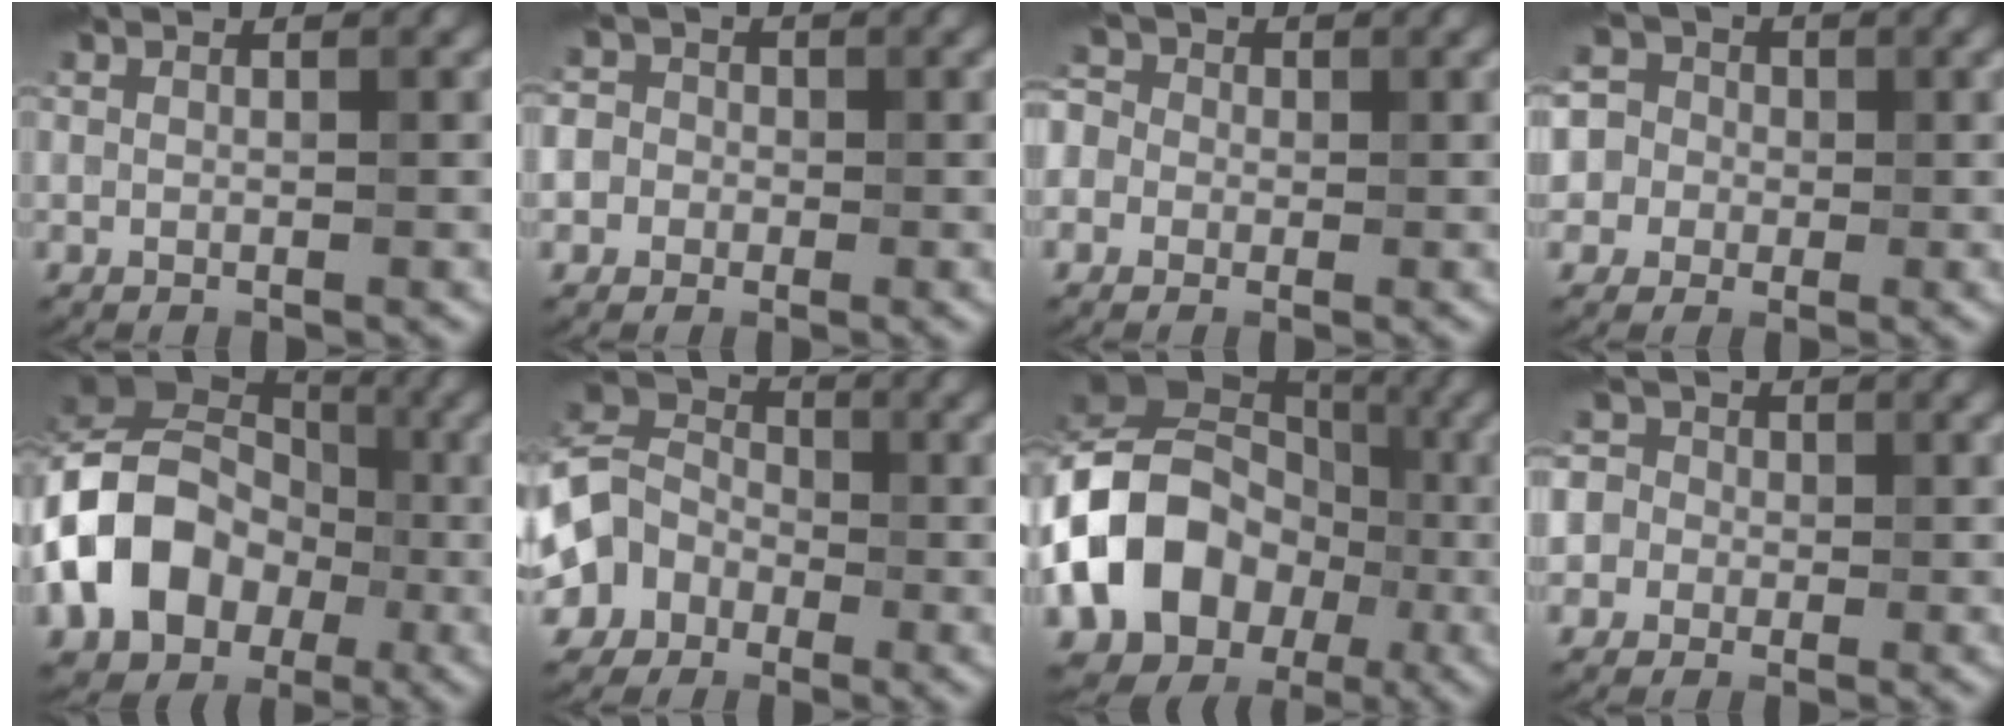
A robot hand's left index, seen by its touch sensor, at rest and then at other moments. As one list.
[{"total": 5.0, "force": [-0.5, 4.8, 1.4], "torque": [-0.006, 0.029, -0.046]}, {"total": 6.1, "force": [0.1, 5.5, 2.8], "torque": [-0.050, 0.043, -0.045]}, {"total": 6.9, "force": [1.0, 6.5, 2.2], "torque": [-0.050, 0.047, -0.013]}, {"total": 12.7, "force": [-3.2, 9.9, 7.4], "torque": [-0.155, 0.001, -0.068]}, {"total": 7.1, "force": [-2.3, 6.1, 2.8], "torque": [-0.047, 0.011, -0.060]}, {"total": 14.6, "force": [-3.7, 11.7, 7.9], "torque": [-0.177, 0.007, -0.073]}, {"total": 6.7, "force": [0.4, 6.3, 2.4], "torque": [-0.042, 0.048, -0.032]}]